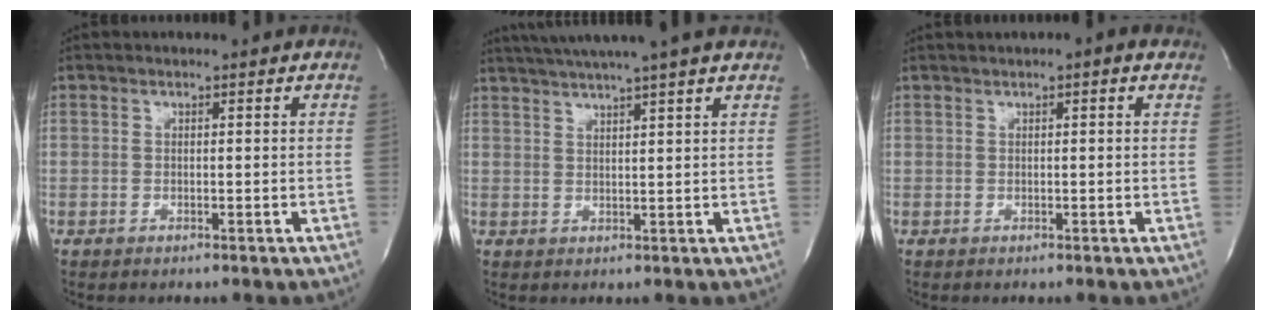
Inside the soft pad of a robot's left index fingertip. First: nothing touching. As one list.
[{"total": 11.0, "force": [9.2, -1.0, 6.0], "torque": [-0.106, 0.022, 0.122]}, {"total": 1.4, "force": [0.5, 0.2, 1.3], "torque": [-0.024, 0.006, 0.002]}]